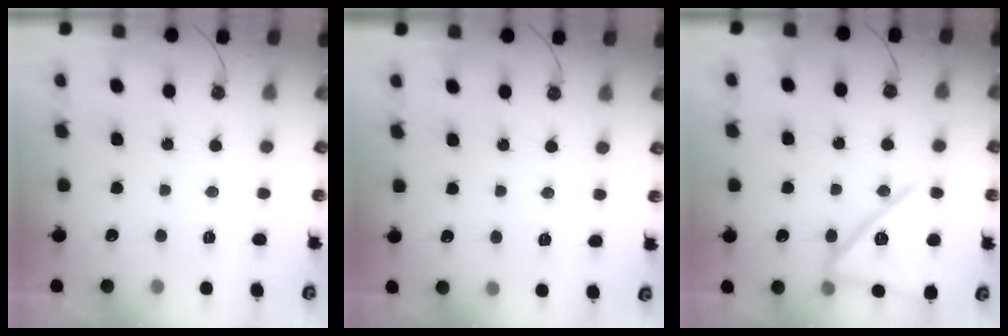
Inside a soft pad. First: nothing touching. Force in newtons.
{"total": 5.2, "press": 4.6, "slide": 2.3}
{"total": 17.5, "press": 16.4, "slide": 6.1}